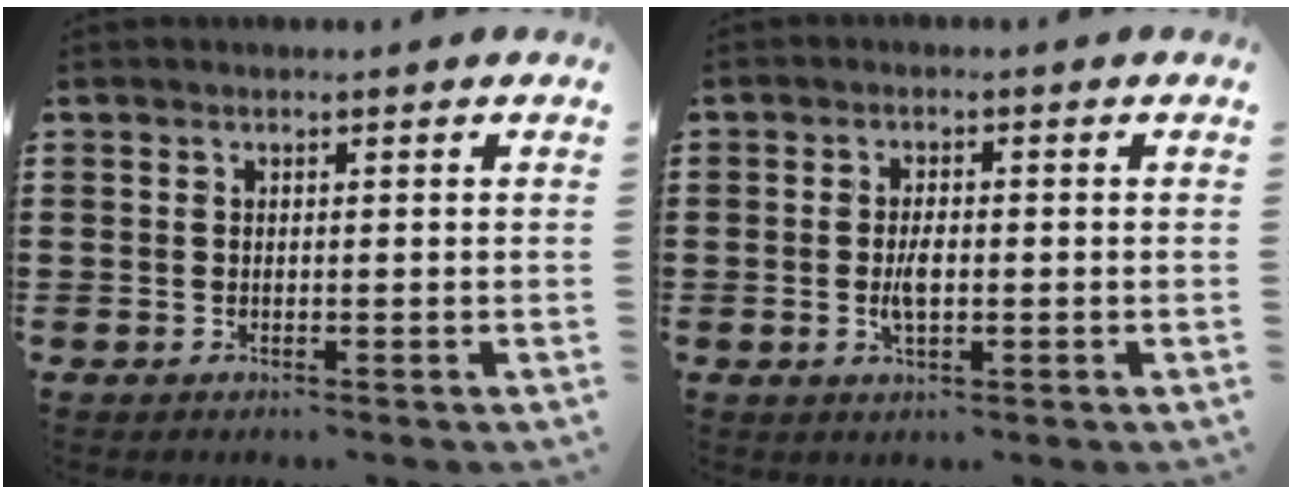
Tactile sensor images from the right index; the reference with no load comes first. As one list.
[{"total": 3.4, "force": [-0.5, 1.4, 3.1], "torque": [-0.064, -0.002, -0.010]}]